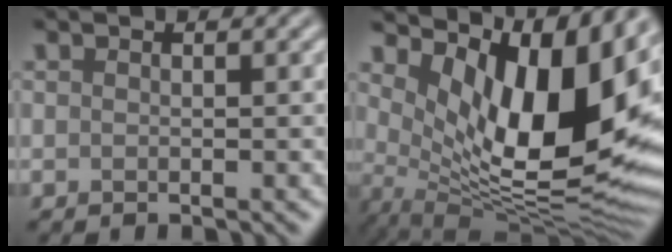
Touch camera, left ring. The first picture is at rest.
{"total": 14.0, "force": [4.1, 6.0, 12.0], "torque": [-0.180, -0.024, 0.084]}